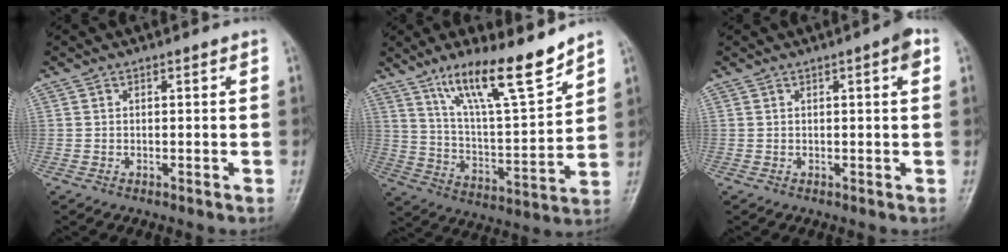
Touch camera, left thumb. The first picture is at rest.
{"total": 15.5, "force": [11.2, 2.7, 10.4], "torque": [-0.162, -0.067, 0.206]}
{"total": 2.6, "force": [0.9, 0.4, 2.4], "torque": [-0.031, 0.003, 0.010]}